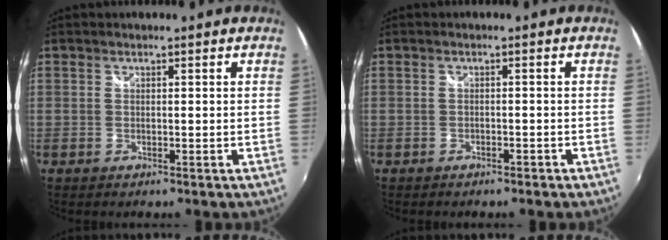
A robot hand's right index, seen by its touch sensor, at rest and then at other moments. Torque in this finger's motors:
{"motor_torque": [0.15, -0.15, 0.06, -0.02]}